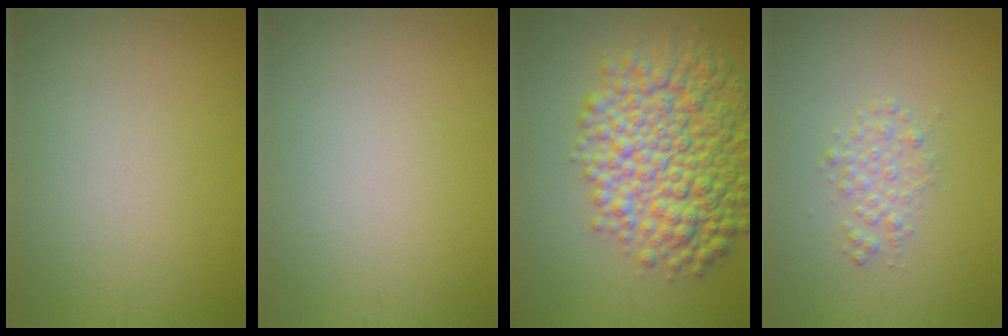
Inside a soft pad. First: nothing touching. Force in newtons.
{"total": 0.0}
{"total": 9.7, "press": 9.7, "slide": 0.1}
{"total": 1.7, "press": 1.7, "slide": 0.0}